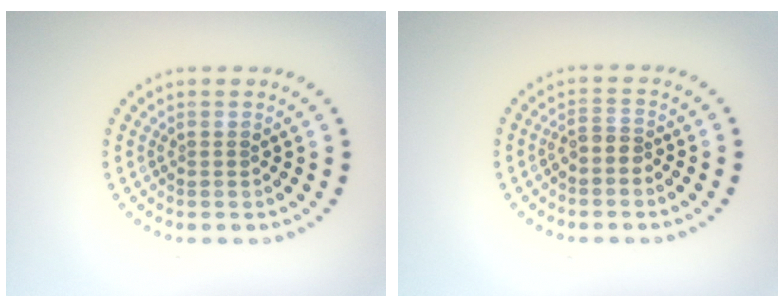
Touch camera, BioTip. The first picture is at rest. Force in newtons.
{"total": 1.8, "press": 1.4, "slide": 1.2}